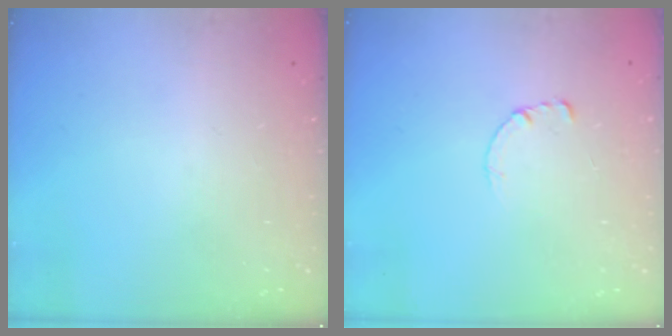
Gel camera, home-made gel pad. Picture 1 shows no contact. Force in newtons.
{"total": 0.7, "press": 0.6, "slide": 0.1}